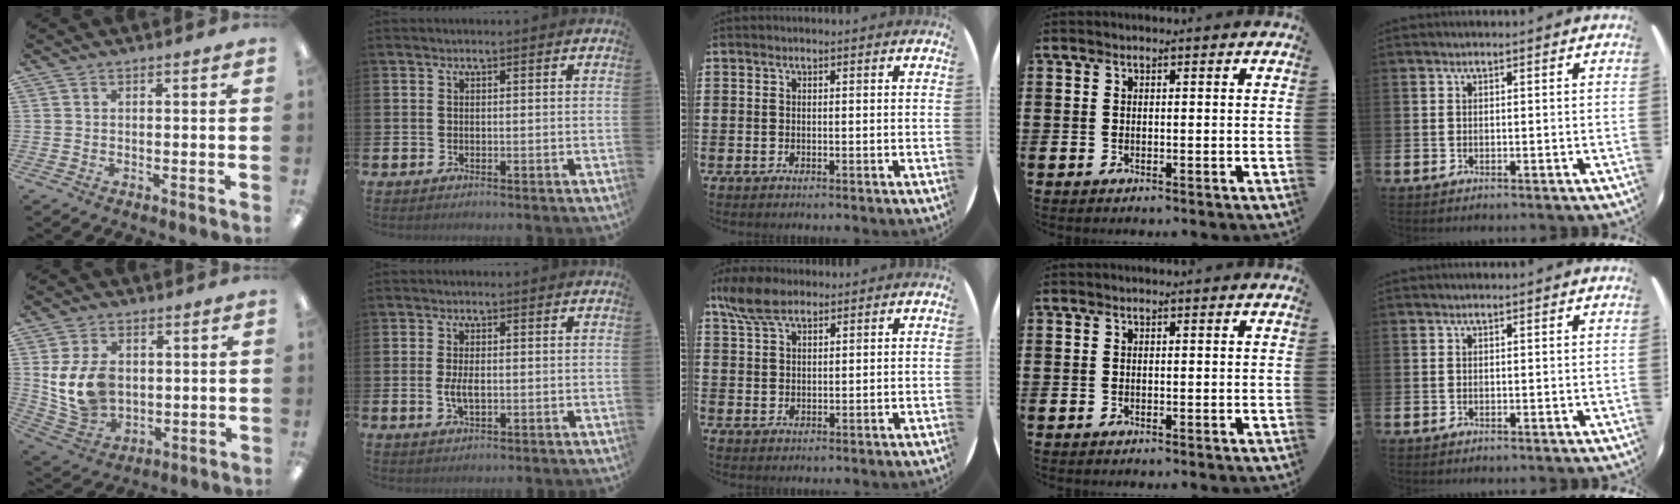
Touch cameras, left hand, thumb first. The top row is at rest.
{"thumb": {"total": 11.8, "force": [2.1, 8.8, 7.5], "torque": [-0.161, 0.003, 0.043]}, "index": {"total": 2.8, "force": [-0.2, 1.3, 2.4], "torque": [-0.043, 0.001, -0.005]}, "middle": {"total": 5.9, "force": [4.5, 2.4, 3.0], "torque": [-0.069, -0.001, 0.085]}}